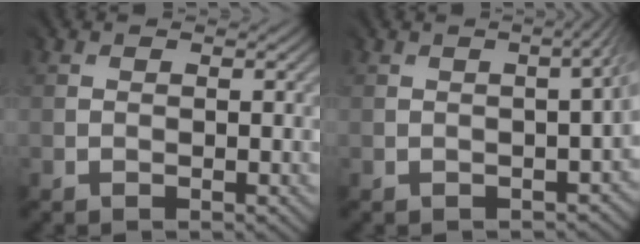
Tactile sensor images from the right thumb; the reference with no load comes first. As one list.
[{"total": 4.0, "force": [-0.6, 1.6, 3.6], "torque": [-0.021, -0.001, -0.002]}]